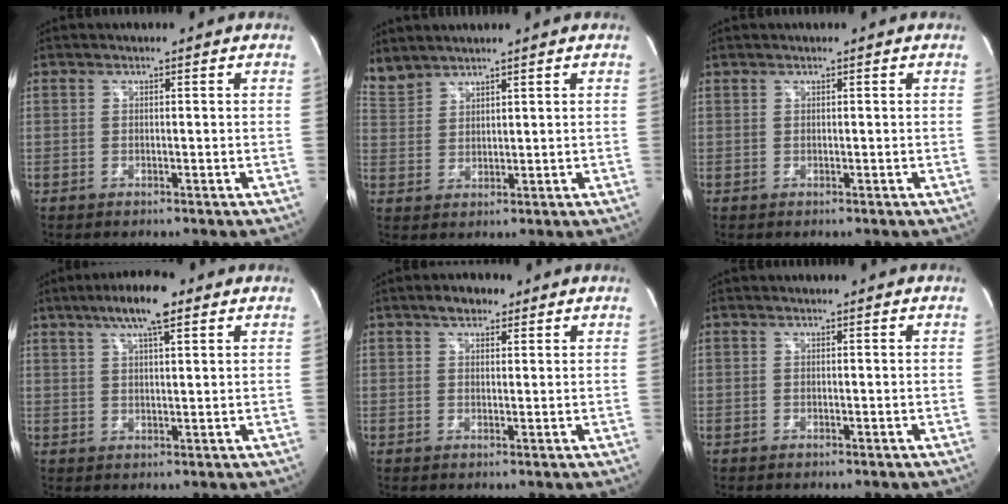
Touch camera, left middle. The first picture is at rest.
{"total": 4.4, "force": [4.3, 0.8, 0.2], "torque": [-0.018, 0.012, 0.100]}
{"total": 0.0}
{"total": 7.7, "force": [4.8, 1.2, 5.9], "torque": [-0.111, 0.015, 0.078]}
{"total": 3.4, "force": [2.3, 1.7, 1.7], "torque": [-0.033, 0.010, 0.037]}
{"total": 0.0}